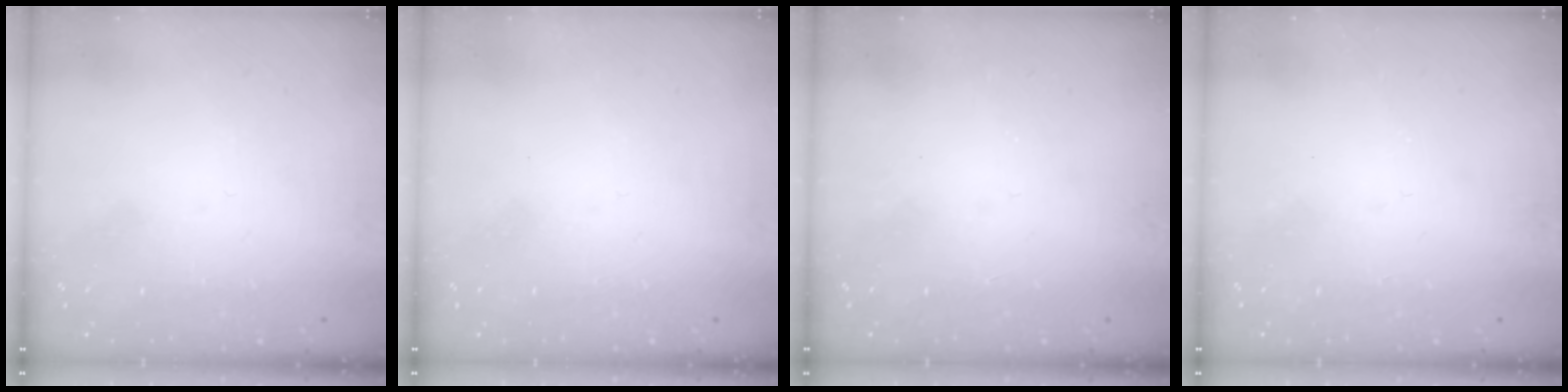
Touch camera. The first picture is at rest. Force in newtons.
{"total": 0.0}
{"total": 0.9, "press": 0.9, "slide": 0.1}
{"total": 1.4, "press": 1.2, "slide": 0.7}